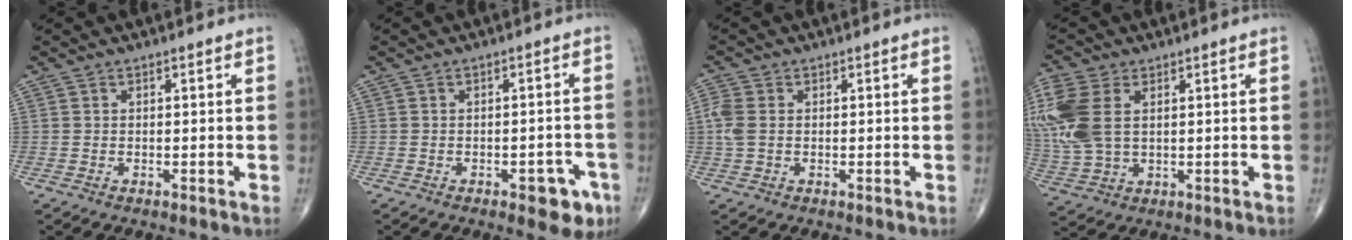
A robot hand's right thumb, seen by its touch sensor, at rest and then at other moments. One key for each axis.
{"total": 6.1, "fx": -3.1, "fy": 2.8, "fz": 4.4, "tx": -0.029, "ty": 0.017, "tz": -0.033}
{"total": 3.7, "fx": 0.1, "fy": 2.4, "fz": 2.8, "tx": -0.090, "ty": 0.005, "tz": -0.001}
{"total": 14.7, "fx": 3.4, "fy": 9.1, "fz": 11.0, "tx": -0.289, "ty": 0.000, "tz": 0.074}